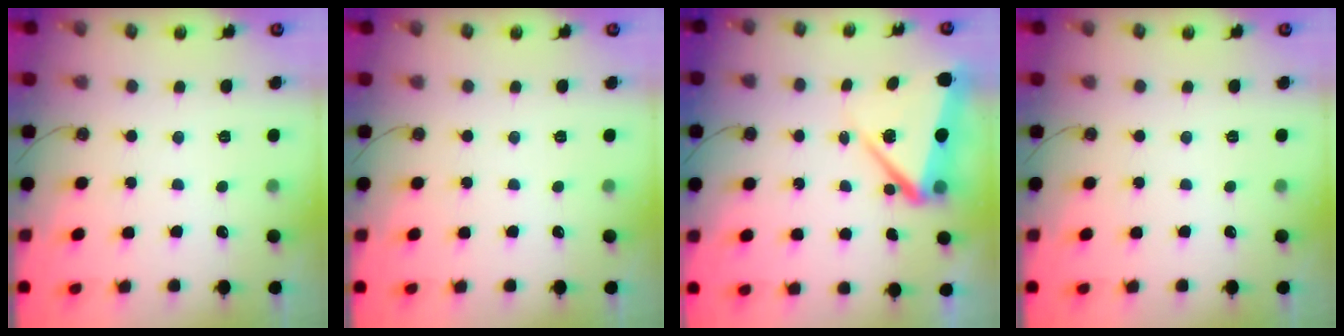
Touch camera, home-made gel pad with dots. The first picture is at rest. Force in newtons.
{"total": 0.0}
{"total": 8.9, "press": 8.8, "slide": 1.2}
{"total": 0.0}